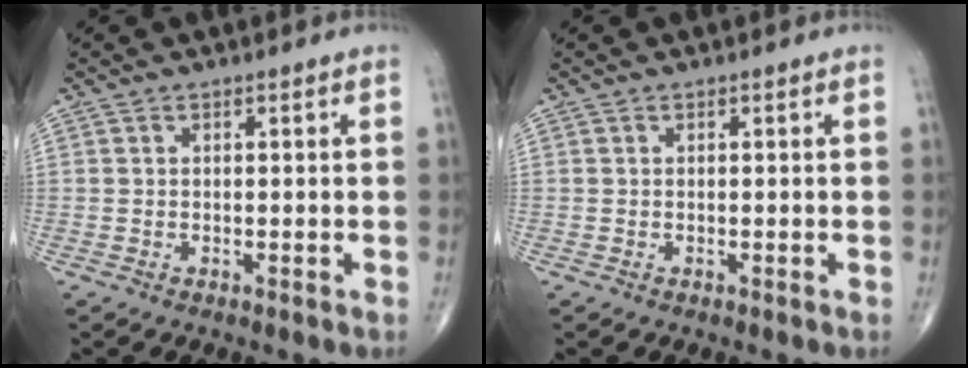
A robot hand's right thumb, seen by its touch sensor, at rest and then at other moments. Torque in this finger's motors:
{"motor_torque": [0.00, -0.14, 0.13, 0.02, -0.01]}